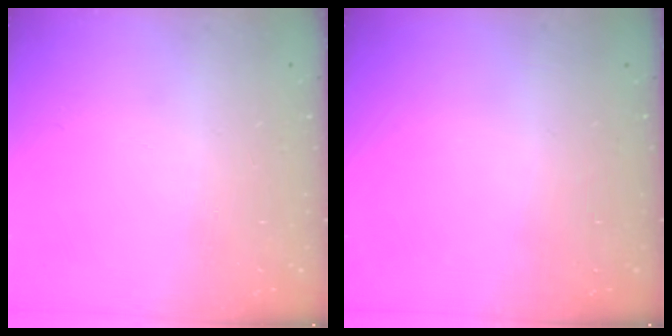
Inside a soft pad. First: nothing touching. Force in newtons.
{"total": 0.0}